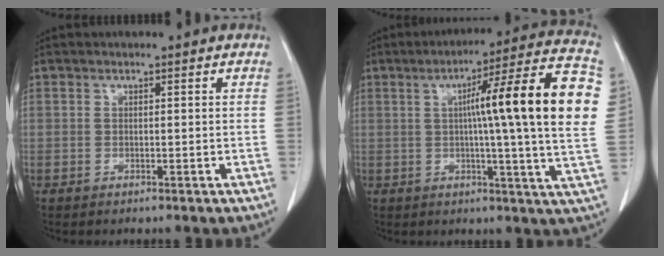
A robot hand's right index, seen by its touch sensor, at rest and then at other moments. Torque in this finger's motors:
{"motor_torque": [2.13, 0.00, 0.86, 0.18]}